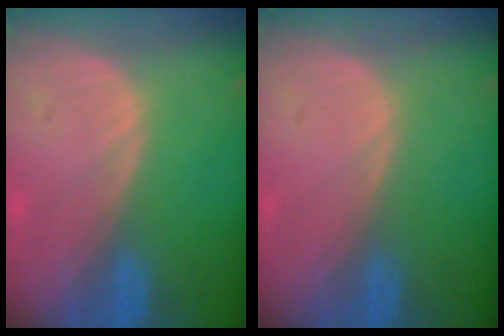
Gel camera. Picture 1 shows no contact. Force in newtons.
{"total": 0.0}